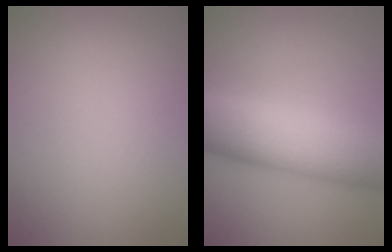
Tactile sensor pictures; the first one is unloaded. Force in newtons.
{"total": 10.4, "press": 10.4, "slide": 0.3}